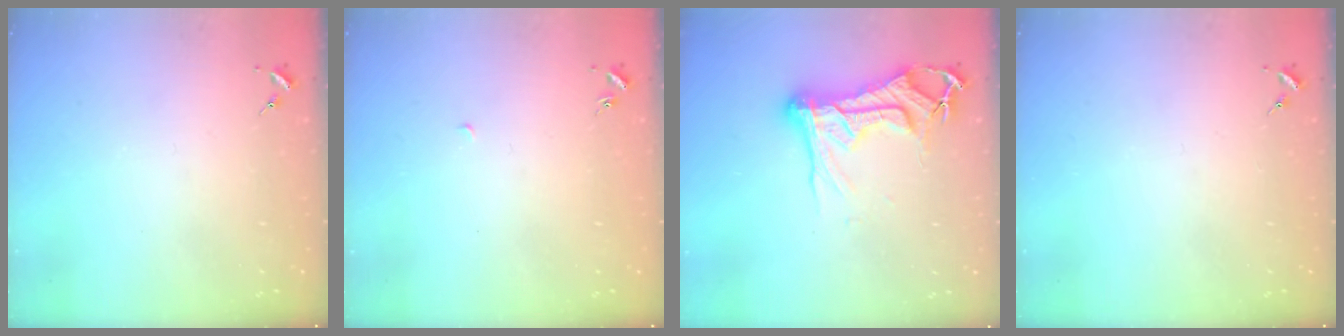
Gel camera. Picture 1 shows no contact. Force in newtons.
{"total": 2.1, "press": 2.1, "slide": 0.1}
{"total": 16.5, "press": 16.5, "slide": 1.8}
{"total": 0.0}